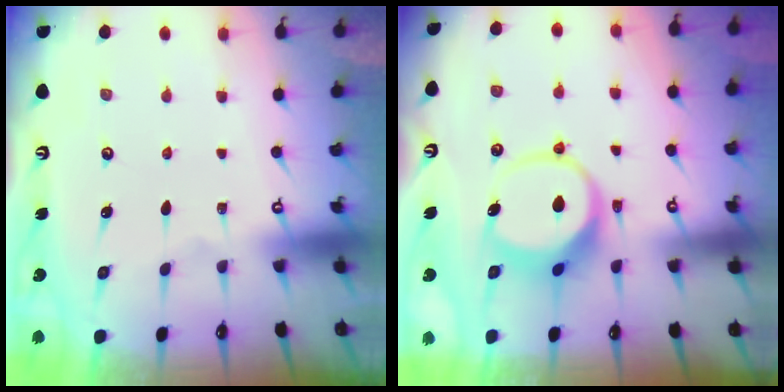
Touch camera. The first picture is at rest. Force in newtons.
{"total": 9.6, "press": 9.6, "slide": 0.9}